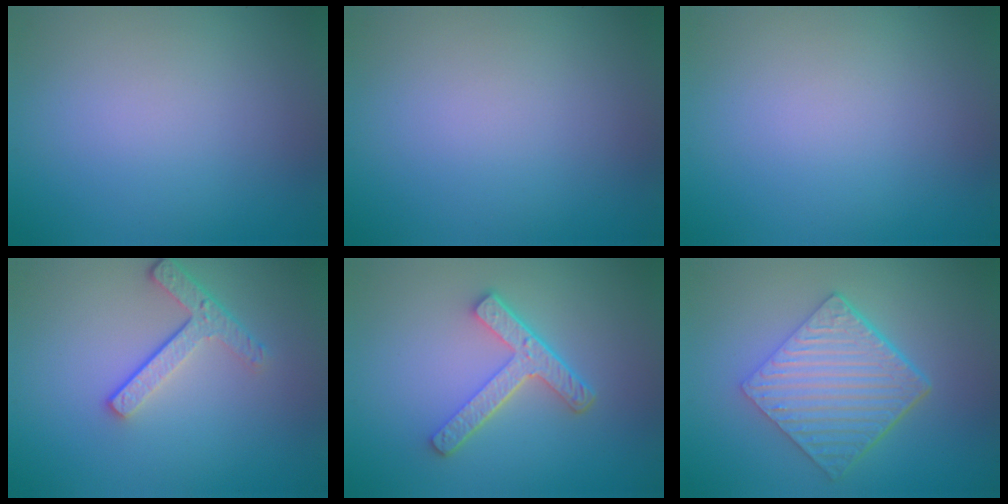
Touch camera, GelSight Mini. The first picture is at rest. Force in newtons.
{"total": 0.0}
{"total": 0.0}
{"total": 3.4, "press": 2.5, "slide": 2.3}
{"total": 4.4, "press": 3.3, "slide": 2.9}
{"total": 6.9, "press": 4.6, "slide": 5.1}